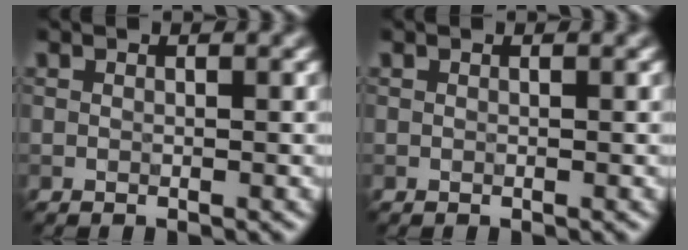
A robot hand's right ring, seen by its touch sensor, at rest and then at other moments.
{"total": 0.0}